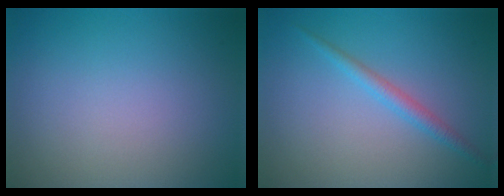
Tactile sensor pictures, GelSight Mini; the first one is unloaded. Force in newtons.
{"total": 1.7, "press": 1.7, "slide": 0.1}